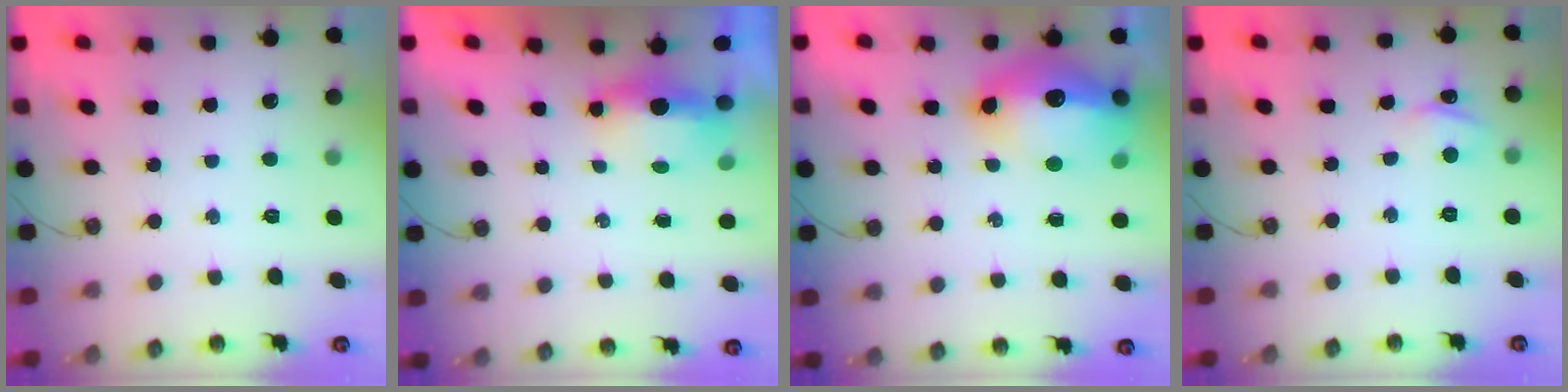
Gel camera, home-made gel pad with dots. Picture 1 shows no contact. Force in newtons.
{"total": 5.1, "press": 5.0, "slide": 1.2}
{"total": 19.9, "press": 19.2, "slide": 5.2}
{"total": 3.6, "press": 3.5, "slide": 0.4}